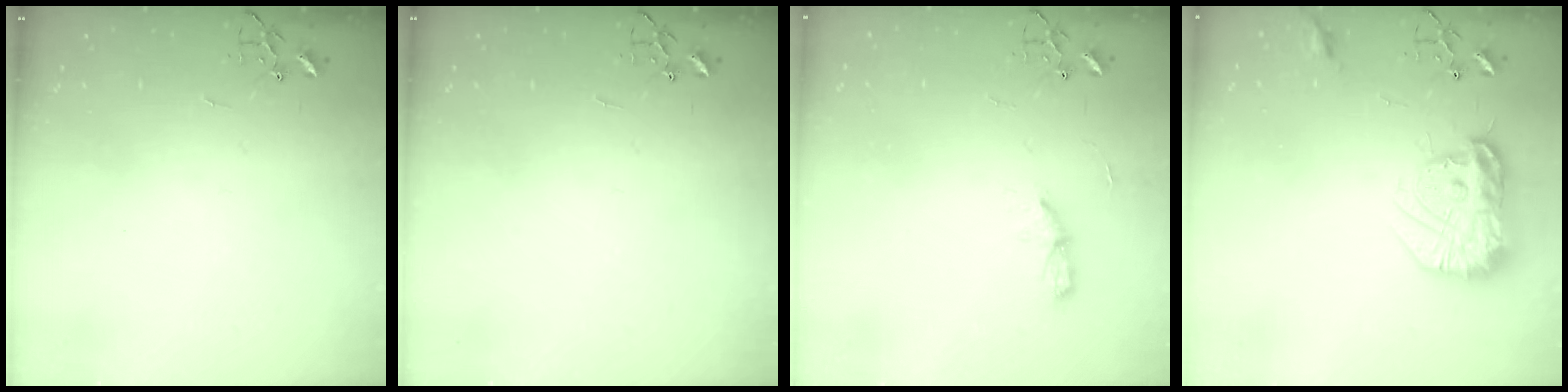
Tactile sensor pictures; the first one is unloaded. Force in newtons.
{"total": 0.0}
{"total": 5.1, "press": 5.0, "slide": 0.6}
{"total": 18.0, "press": 17.9, "slide": 1.6}